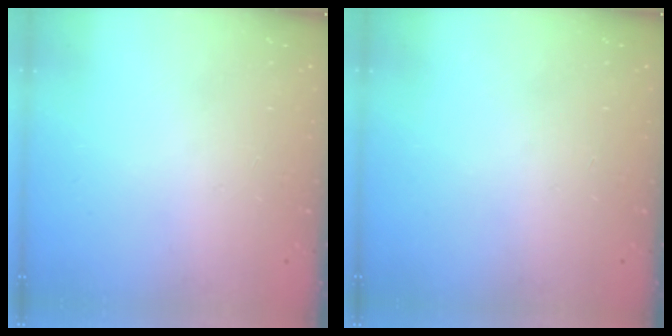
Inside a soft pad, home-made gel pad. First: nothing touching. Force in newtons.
{"total": 0.0}